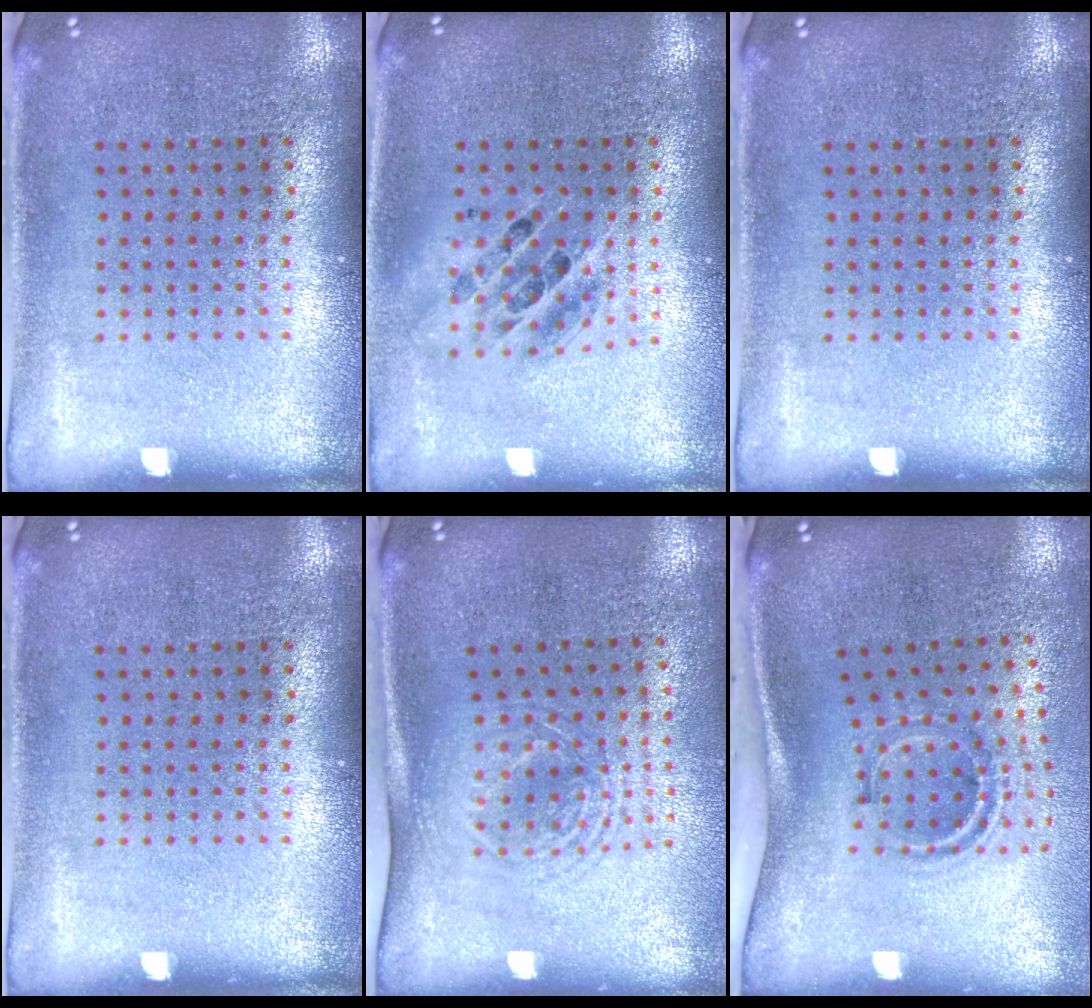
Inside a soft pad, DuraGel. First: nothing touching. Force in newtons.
{"total": 1.3, "press": 1.1, "slide": 0.6}
{"total": 0.0}
{"total": 0.0}
{"total": 1.7, "press": 1.3, "slide": 1.1}
{"total": 1.4, "press": 1.0, "slide": 1.0}